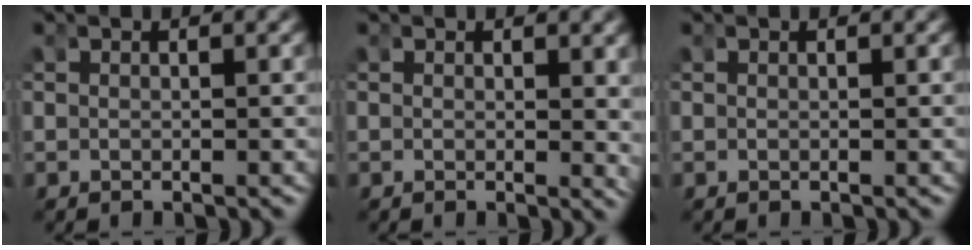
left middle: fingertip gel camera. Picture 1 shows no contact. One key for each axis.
{"total": 0.9, "fx": 0.4, "fy": 0.2, "fz": 0.8, "tx": -0.005, "ty": -0.005, "tz": 0.005}
{"total": 0.0}